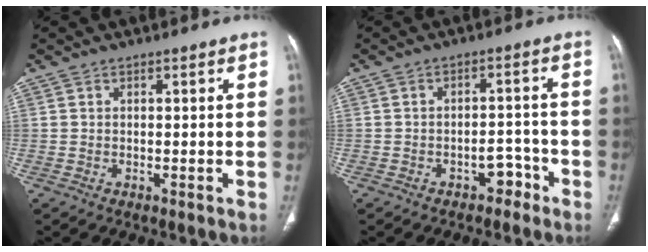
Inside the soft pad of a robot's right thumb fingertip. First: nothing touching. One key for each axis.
{"total": 4.2, "fx": -2.8, "fy": 2.6, "fz": 1.7, "tx": -0.005, "ty": 0.036, "tz": -0.036}